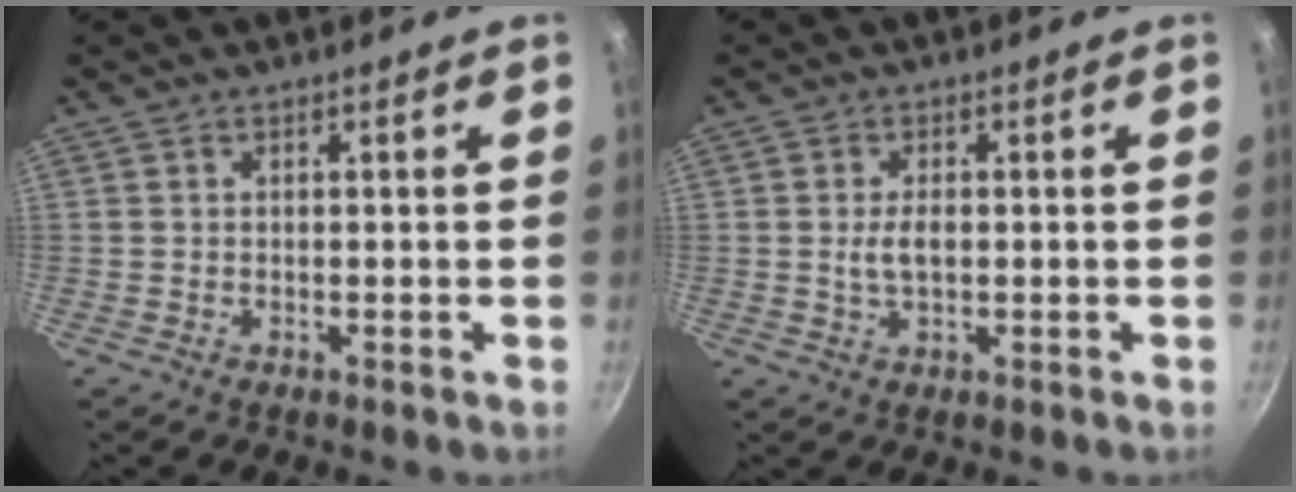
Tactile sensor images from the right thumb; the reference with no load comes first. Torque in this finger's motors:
{"motor_torque": [0.18, -0.02, 0.53, 0.30, 0.02]}